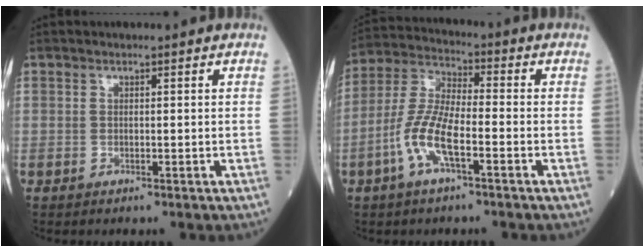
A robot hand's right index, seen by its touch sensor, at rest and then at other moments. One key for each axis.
{"total": 9.3, "fx": -3.6, "fy": 2.4, "fz": 8.2, "tx": -0.185, "ty": 0.006, "tz": -0.074}